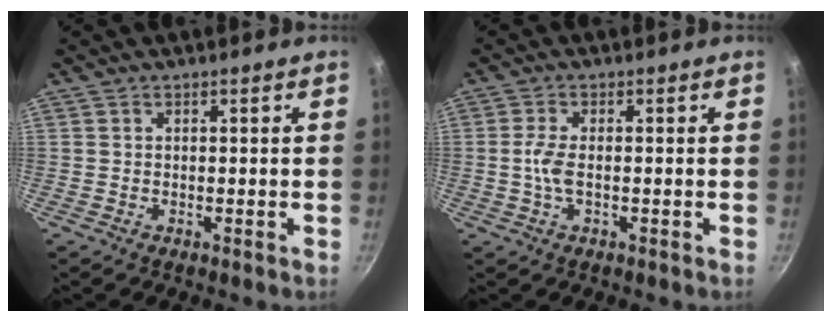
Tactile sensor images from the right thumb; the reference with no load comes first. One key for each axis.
{"total": 3.6, "fx": -0.4, "fy": 1.3, "fz": 3.3, "tx": -0.081, "ty": 0.002, "tz": -0.012}